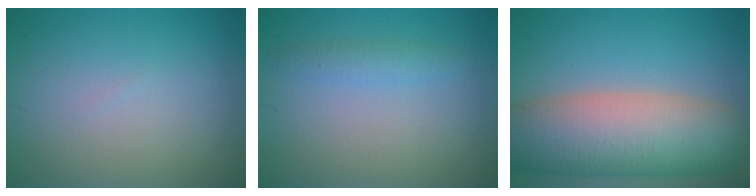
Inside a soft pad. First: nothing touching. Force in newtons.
{"total": 1.6, "press": 1.6, "slide": 0.1}
{"total": 12.3, "press": 12.2, "slide": 0.9}